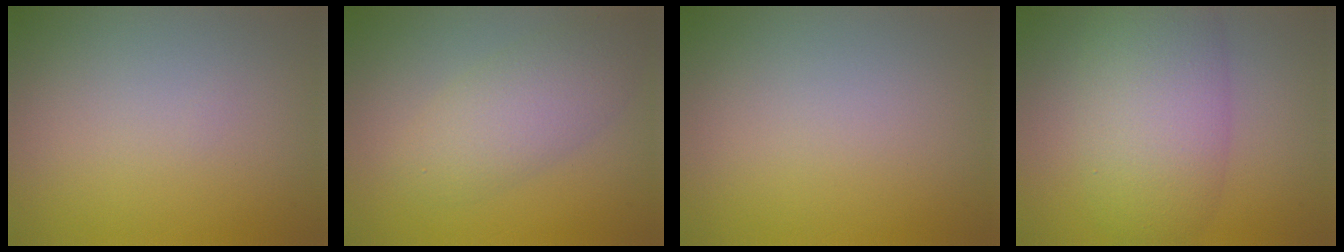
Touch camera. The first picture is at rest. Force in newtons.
{"total": 4.2, "press": 4.2, "slide": 0.0}
{"total": 0.0}
{"total": 8.2, "press": 8.2, "slide": 0.2}